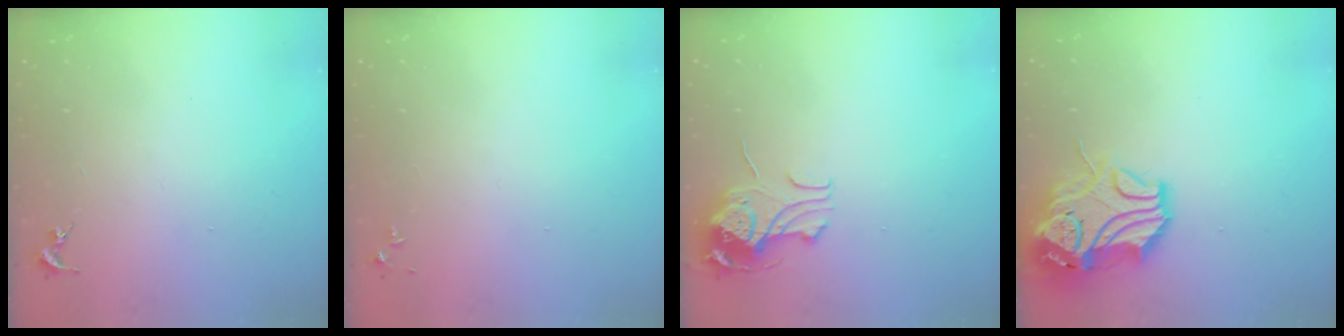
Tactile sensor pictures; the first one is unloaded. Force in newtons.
{"total": 2.8, "press": 2.8, "slide": 0.4}
{"total": 10.6, "press": 10.6, "slide": 0.9}
{"total": 15.5, "press": 15.3, "slide": 2.3}